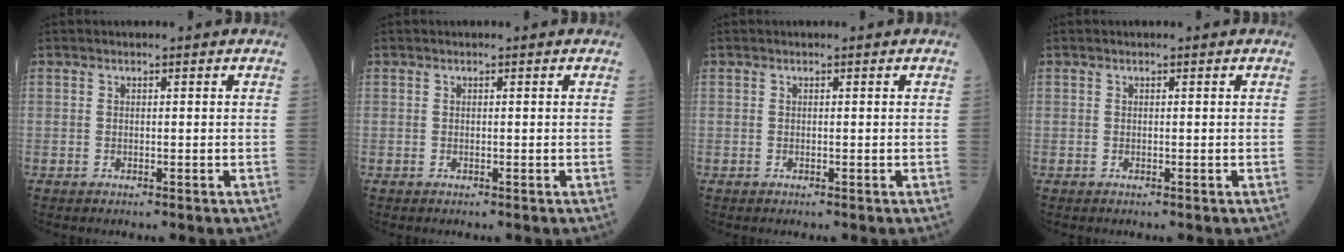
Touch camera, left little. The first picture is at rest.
{"total": 0.0}
{"total": 0.0}
{"total": 0.0}